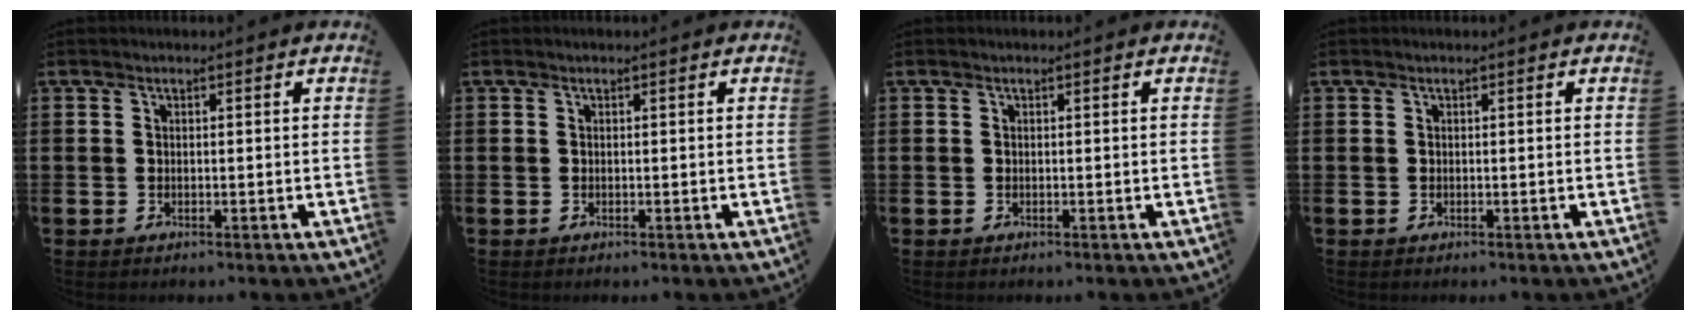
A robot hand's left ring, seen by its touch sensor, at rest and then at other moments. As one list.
[{"total": 0.0}, {"total": 0.0}, {"total": 0.0}]